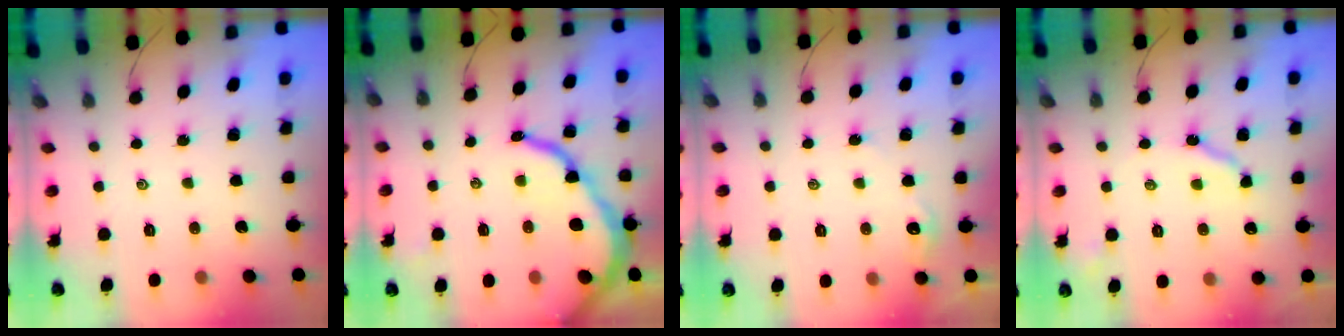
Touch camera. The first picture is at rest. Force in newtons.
{"total": 12.3, "press": 12.2, "slide": 1.1}
{"total": 3.0, "press": 3.0, "slide": 0.6}
{"total": 4.7, "press": 4.7, "slide": 0.6}